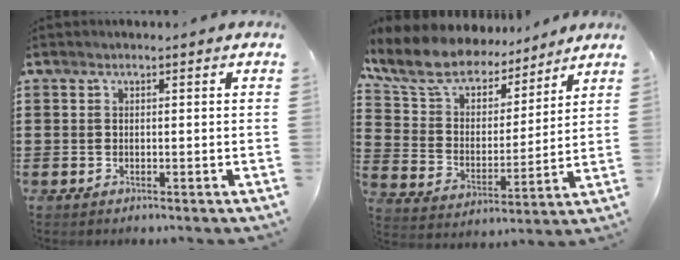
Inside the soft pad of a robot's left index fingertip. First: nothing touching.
{"total": 9.5, "force": [8.4, 3.5, 2.7], "torque": [-0.098, -0.049, 0.152]}